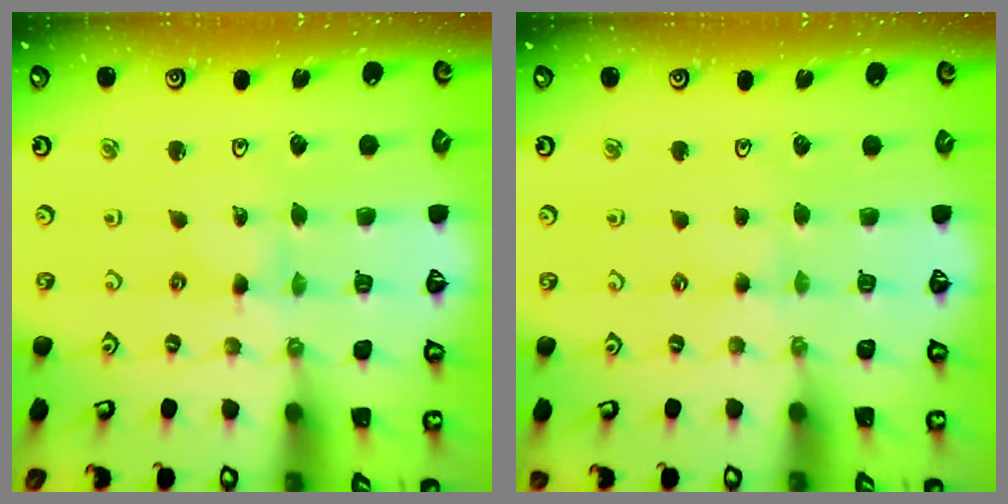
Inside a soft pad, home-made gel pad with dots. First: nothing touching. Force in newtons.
{"total": 1.9, "press": 1.9, "slide": 0.3}